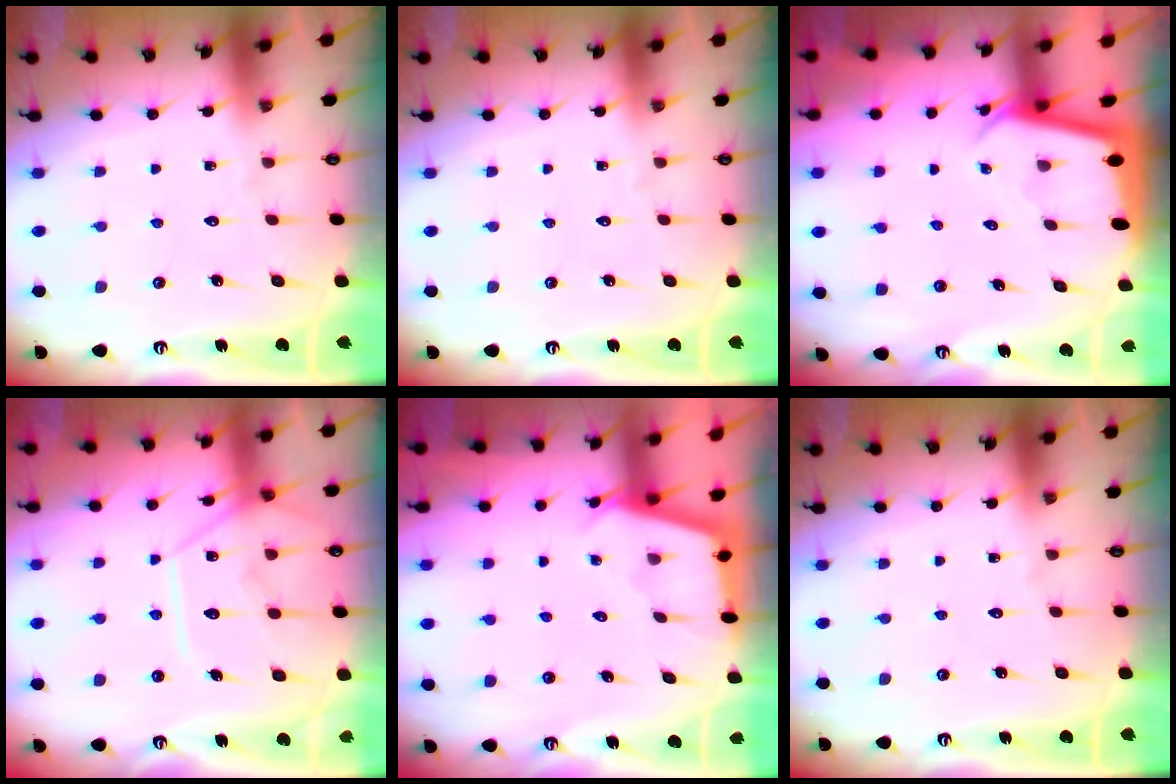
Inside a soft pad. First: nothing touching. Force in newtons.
{"total": 0.0}
{"total": 2.3, "press": 2.3, "slide": 0.1}
{"total": 14.7, "press": 14.6, "slide": 1.4}
{"total": 2.4, "press": 2.4, "slide": 0.1}
{"total": 0.0}